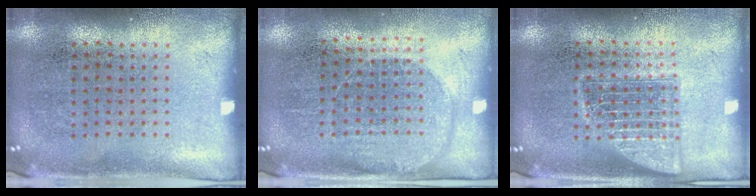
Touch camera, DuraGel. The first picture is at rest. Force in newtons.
{"total": 1.5, "press": 1.4, "slide": 0.8}
{"total": 2.2, "press": 2.2, "slide": 0.3}